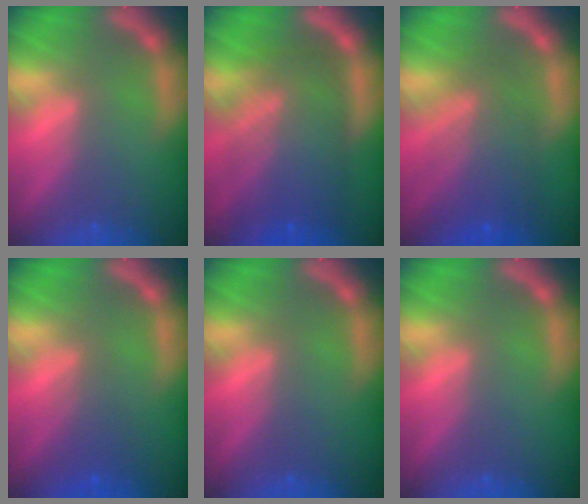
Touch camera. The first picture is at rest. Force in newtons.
{"total": 10.1}
{"total": 7.0}
{"total": 2.4}
{"total": 0.0}
{"total": 0.0}